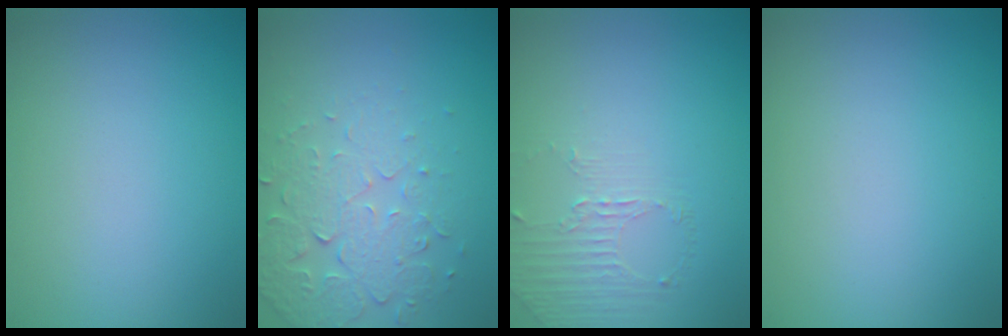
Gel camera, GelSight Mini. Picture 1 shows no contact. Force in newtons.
{"total": 5.0, "press": 3.3, "slide": 3.7}
{"total": 1.4, "press": 0.6, "slide": 1.2}
{"total": 0.0}